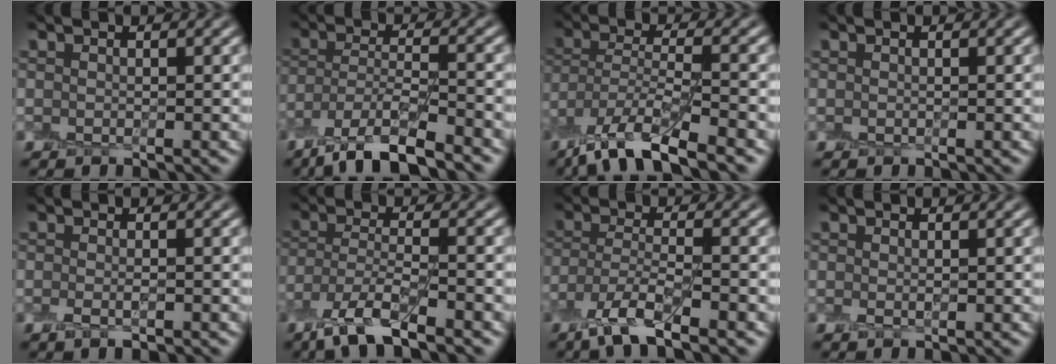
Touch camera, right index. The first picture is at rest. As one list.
[{"total": 7.3, "force": [-5.6, 1.6, 4.3], "torque": [-0.079, -0.008, -0.107]}, {"total": 9.0, "force": [-6.4, 2.3, 5.9], "torque": [-0.110, -0.003, -0.128]}, {"total": 0.0}, {"total": 1.5, "force": [-0.6, 0.3, 1.3], "torque": [-0.026, -0.006, -0.013]}, {"total": 6.3, "force": [-4.5, 1.6, 4.0], "torque": [-0.086, -0.008, -0.093]}, {"total": 5.5, "force": [-3.7, 1.3, 3.8], "torque": [-0.081, -0.007, -0.081]}, {"total": 0.6, "force": [0.0, 0.3, 0.5], "torque": [-0.012, 0.000, 0.000]}]